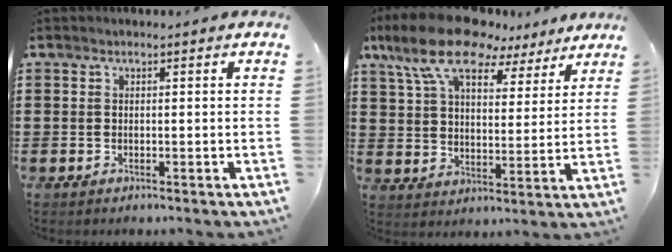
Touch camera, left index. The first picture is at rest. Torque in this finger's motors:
{"motor_torque": [1.04, -1.10, 1.07, 0.21]}